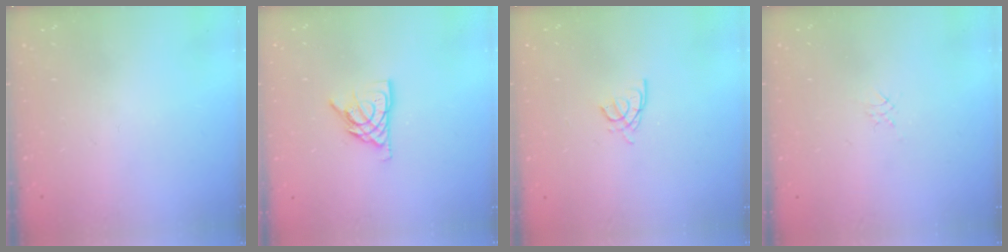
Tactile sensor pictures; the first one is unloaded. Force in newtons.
{"total": 9.0, "press": 9.0, "slide": 0.6}
{"total": 3.6, "press": 3.6, "slide": 0.4}
{"total": 2.2, "press": 2.2, "slide": 0.4}